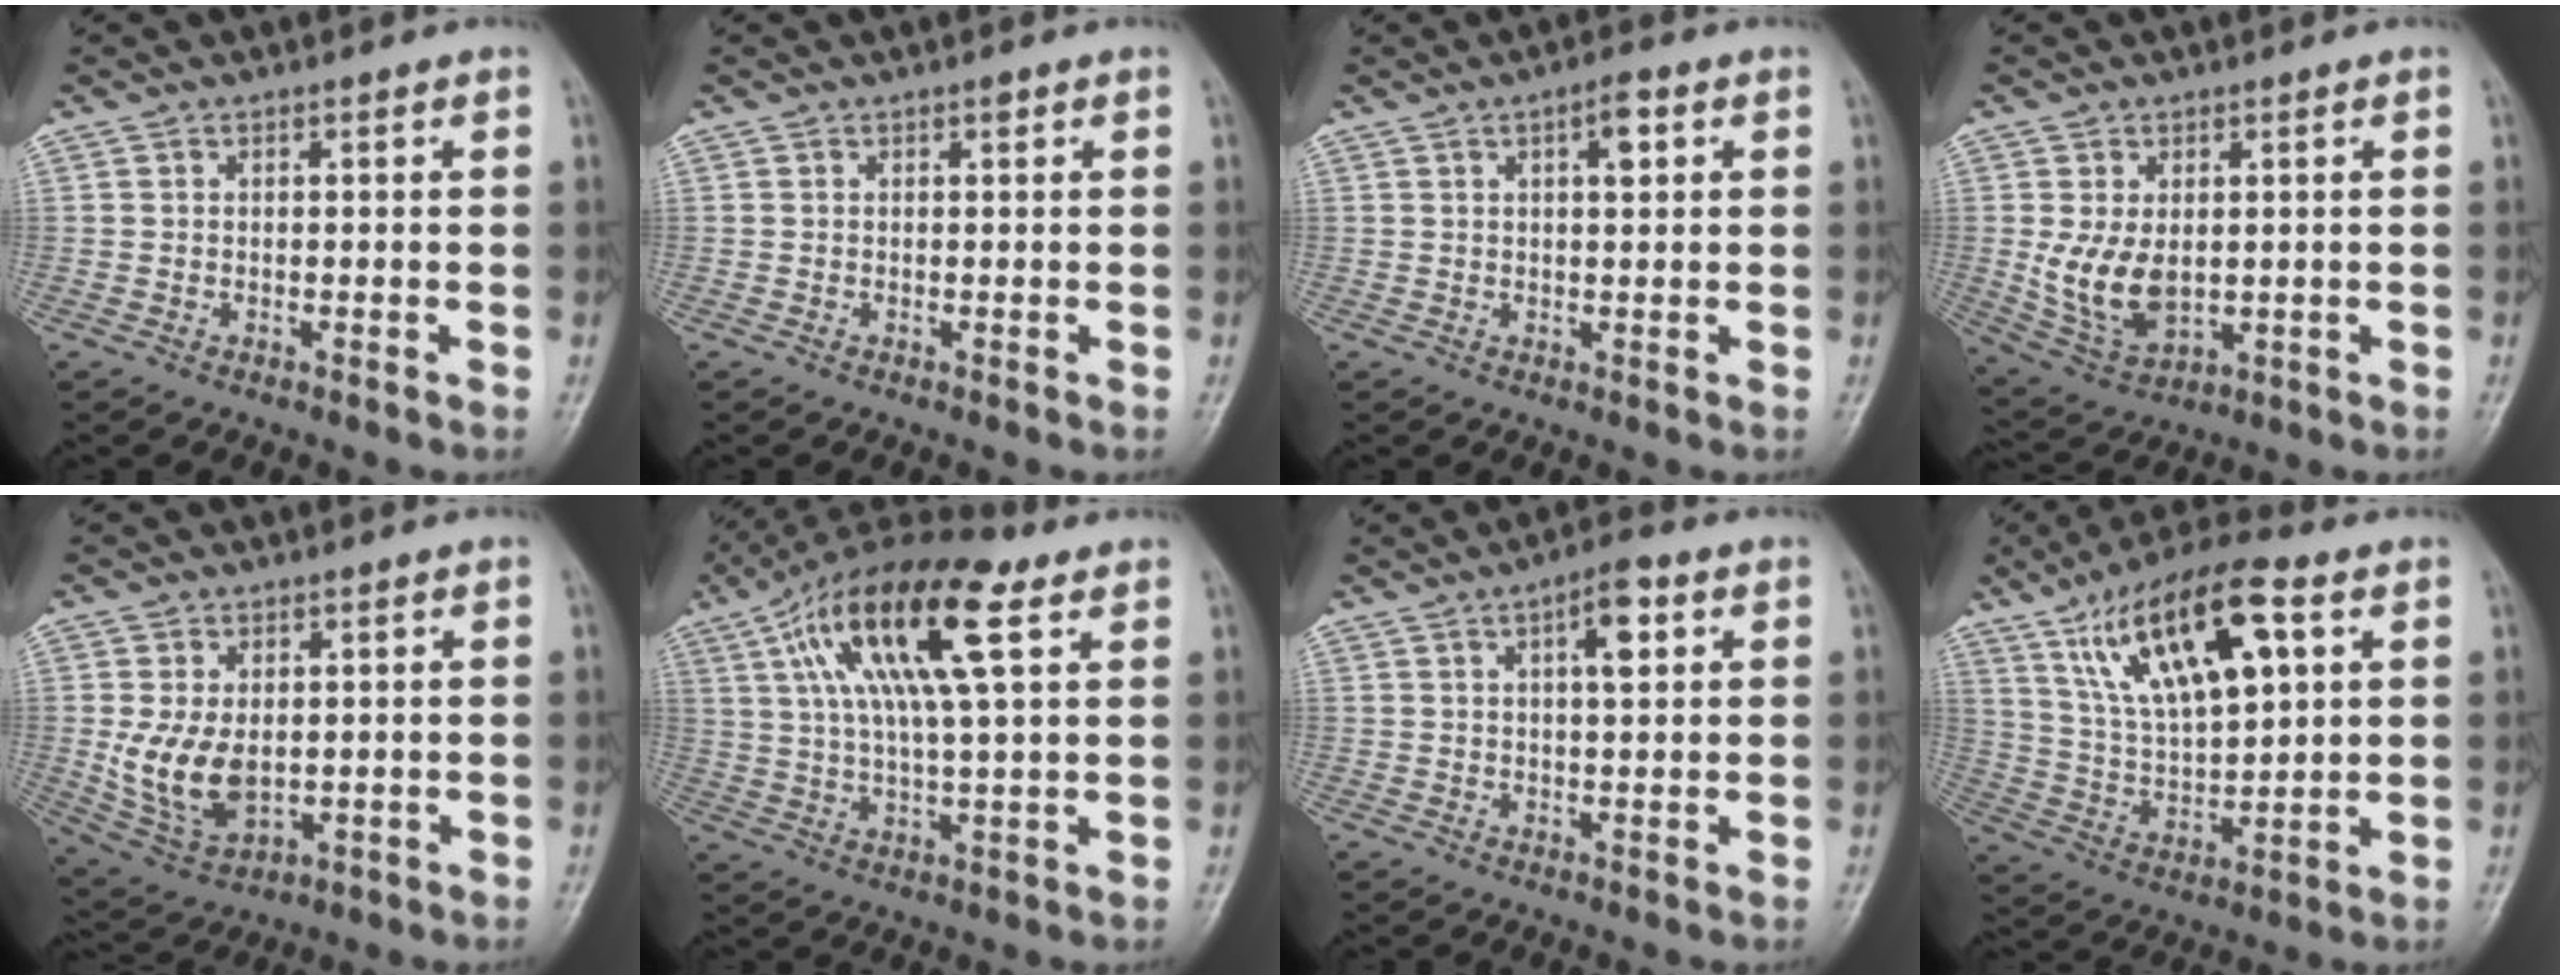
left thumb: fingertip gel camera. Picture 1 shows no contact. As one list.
[{"total": 0.6, "force": [0.3, 0.3, 0.4], "torque": [-0.004, -0.001, 0.004]}, {"total": 3.8, "force": [1.4, 1.5, 3.2], "torque": [-0.043, 0.001, 0.019]}, {"total": 9.3, "force": [0.3, 5.9, 7.1], "torque": [-0.126, -0.012, 0.024]}, {"total": 10.2, "force": [0.0, 6.5, 7.9], "torque": [-0.142, -0.010, 0.019]}, {"total": 19.6, "force": [7.9, 5.8, 17.0], "torque": [-0.313, 0.007, 0.136]}, {"total": 6.0, "force": [2.2, 2.2, 5.1], "torque": [-0.069, 0.002, 0.030]}, {"total": 19.2, "force": [8.2, 7.5, 15.6], "torque": [-0.256, -0.012, 0.150]}]